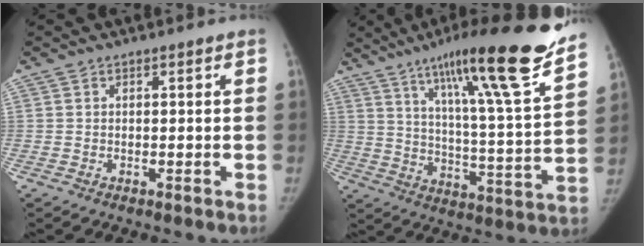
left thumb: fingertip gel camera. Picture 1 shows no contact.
{"total": 25.2, "force": [17.8, 1.8, 17.7], "torque": [-0.254, -0.078, 0.273]}